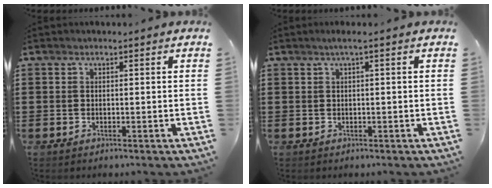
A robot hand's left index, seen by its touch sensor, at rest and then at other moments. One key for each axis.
{"total": 1.3, "fx": 0.0, "fy": 0.0, "fz": 1.3, "tx": -0.020, "ty": -0.004, "tz": 0.000}